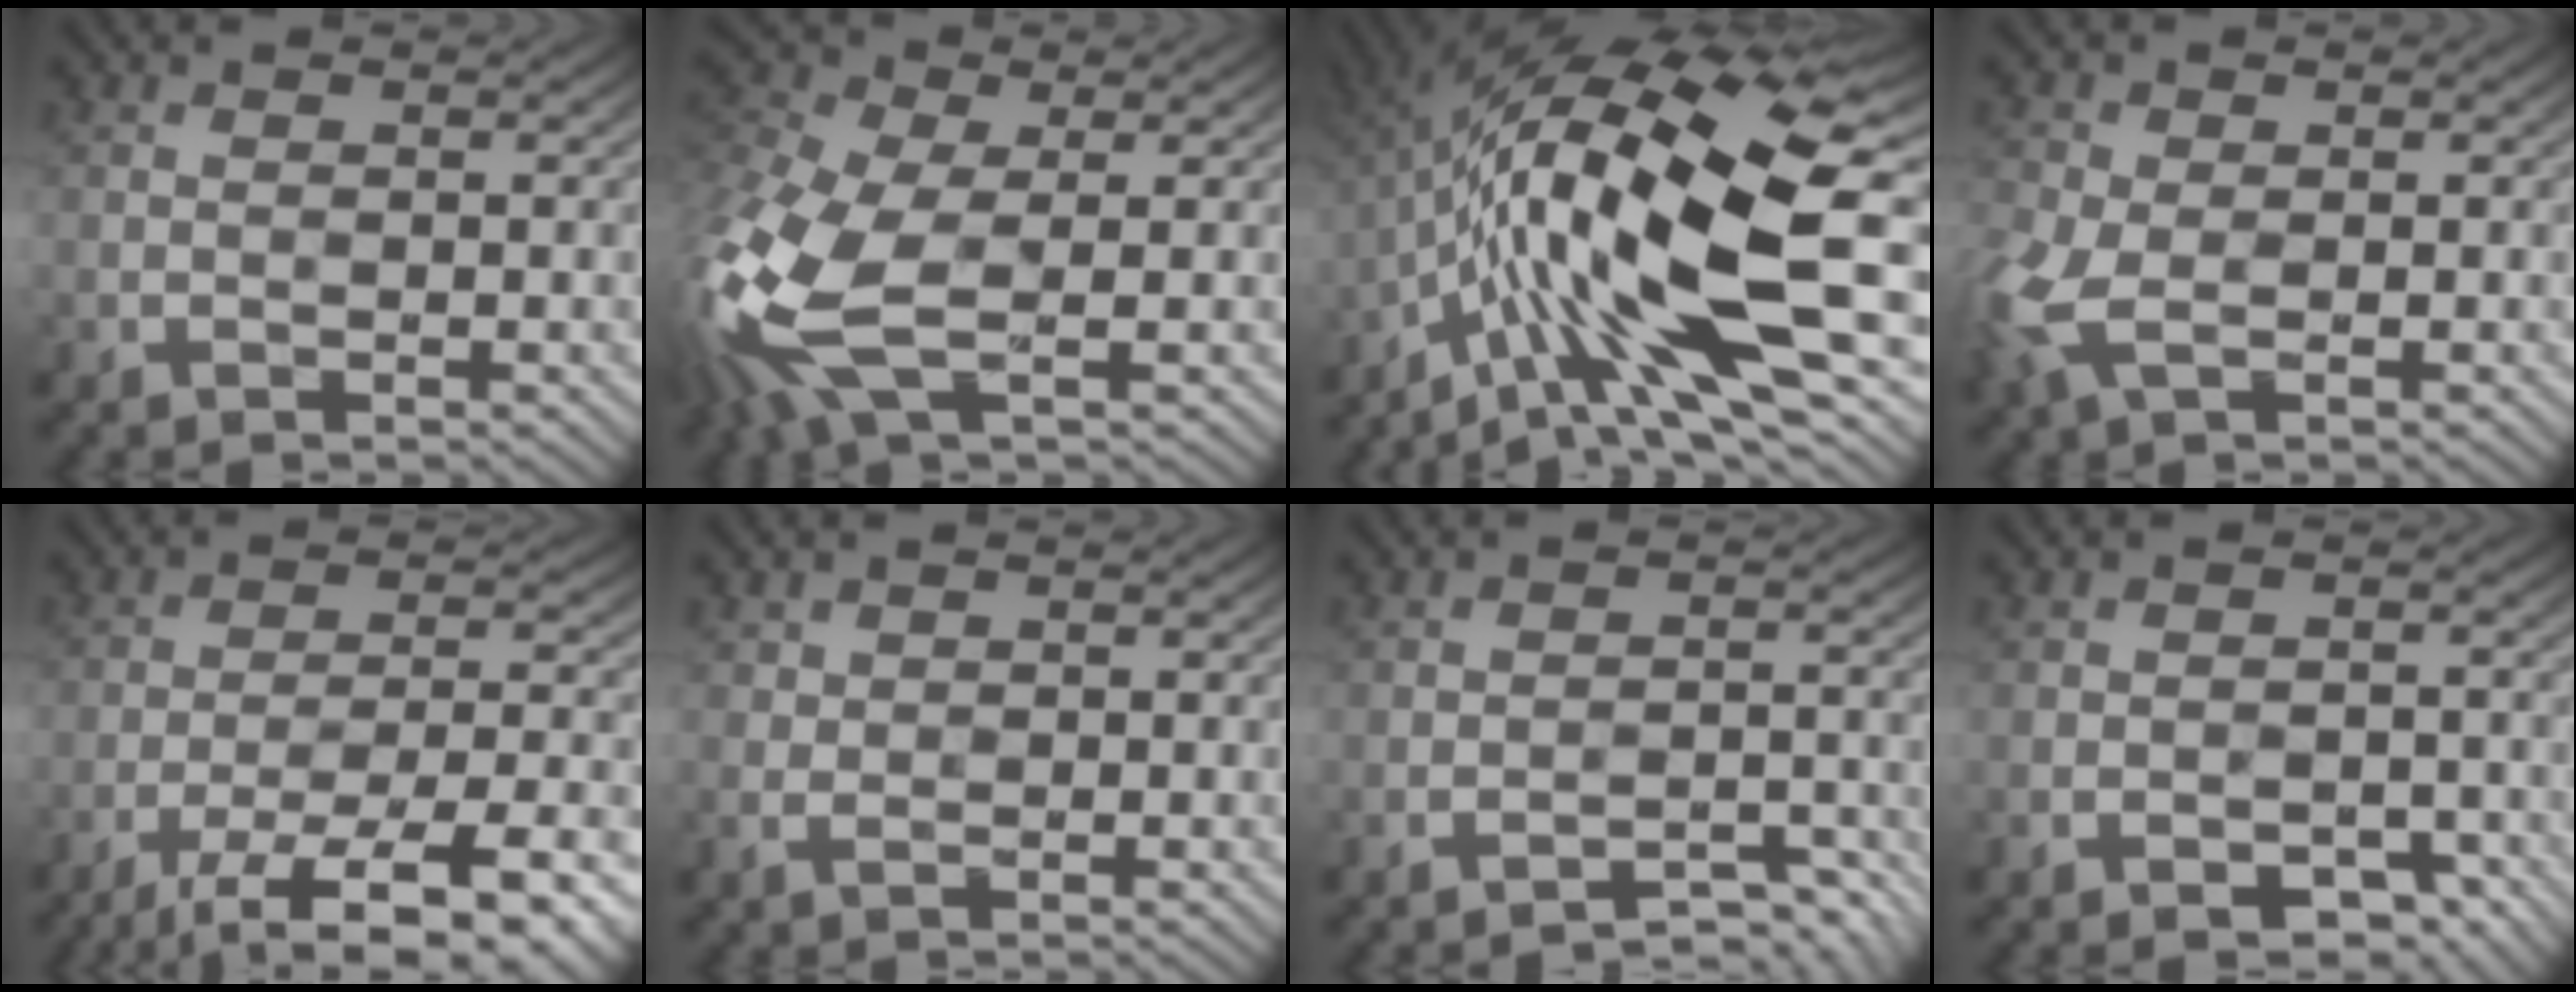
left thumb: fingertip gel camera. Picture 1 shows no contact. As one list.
[{"total": 12.6, "force": [-3.3, 6.5, 10.2], "torque": [-0.290, -0.028, -0.063]}, {"total": 18.8, "force": [-2.4, 6.2, 17.6], "torque": [-0.316, 0.009, -0.049]}, {"total": 6.3, "force": [-2.1, 3.9, 4.5], "torque": [-0.129, -0.016, -0.044]}, {"total": 12.1, "force": [-8.3, 3.1, 8.2], "torque": [-0.143, -0.010, -0.121]}, {"total": 2.3, "force": [-0.4, 2.0, 1.2], "torque": [-0.028, -0.007, -0.007]}, {"total": 4.7, "force": [-4.3, 0.8, 1.9], "torque": [-0.030, 0.002, -0.057]}, {"total": 4.8, "force": [-3.4, 2.4, 2.2], "torque": [-0.027, 0.010, -0.038]}]